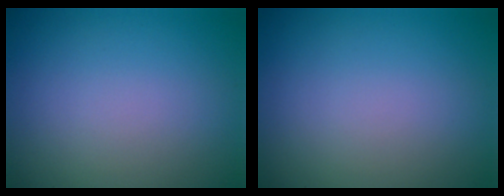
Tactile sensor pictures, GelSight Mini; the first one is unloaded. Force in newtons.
{"total": 0.0}